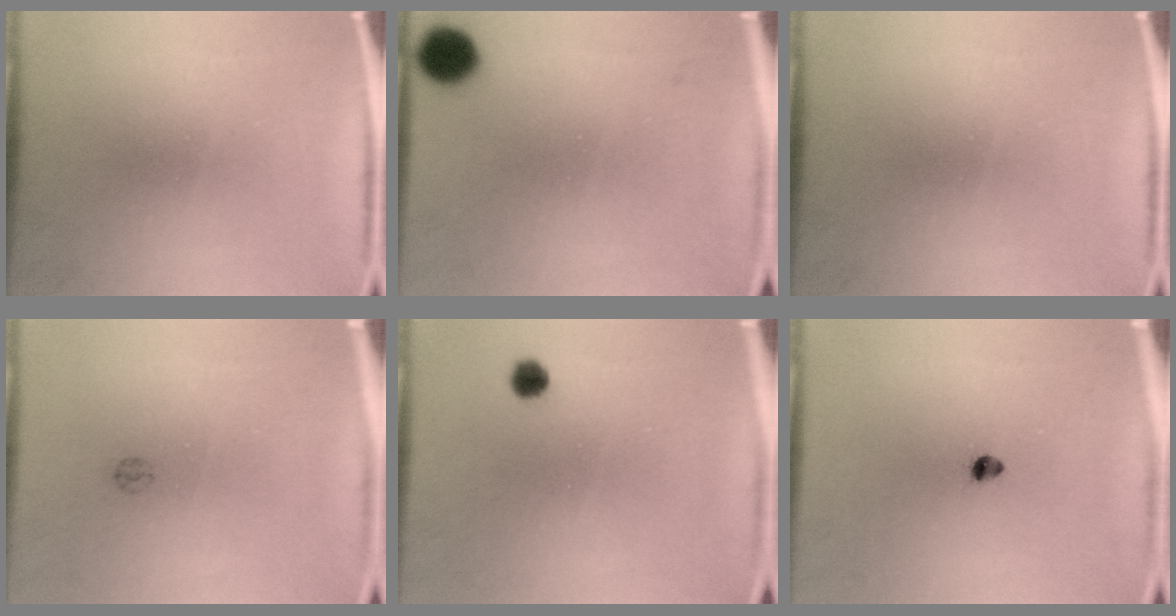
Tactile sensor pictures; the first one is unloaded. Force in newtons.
{"total": 5.3}
{"total": 0.0}
{"total": 1.0}
{"total": 2.3}
{"total": 1.7}